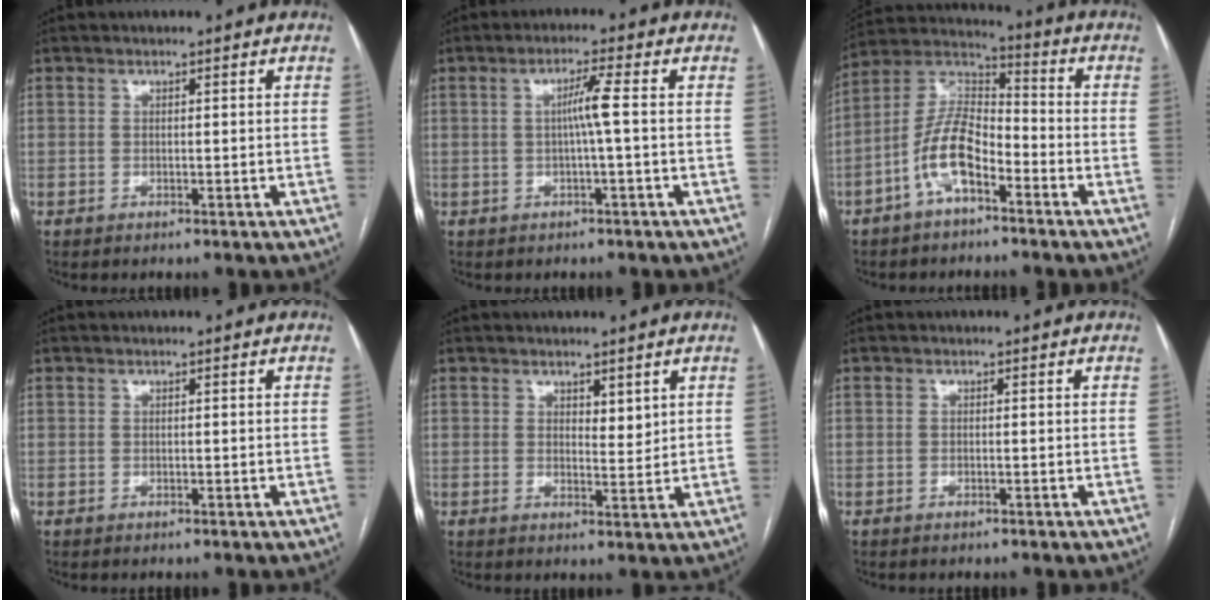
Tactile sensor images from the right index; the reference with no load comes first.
{"total": 3.6, "force": [0.1, -0.6, 3.5], "torque": [-0.064, 0.004, 0.002]}
{"total": 10.5, "force": [-4.7, 4.3, 8.3], "torque": [-0.181, 0.024, -0.093]}
{"total": 0.0}
{"total": 2.6, "force": [1.7, 1.1, 1.6], "torque": [-0.021, -0.010, 0.032]}
{"total": 0.0}